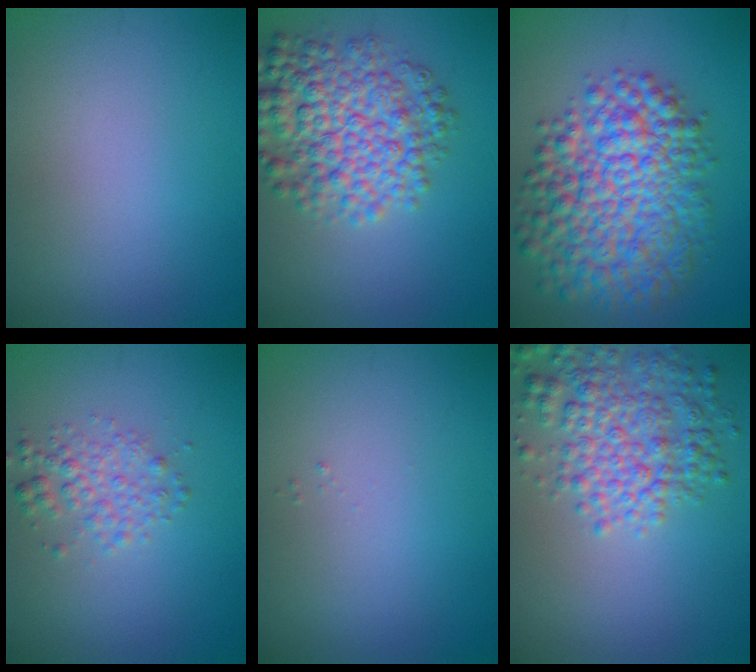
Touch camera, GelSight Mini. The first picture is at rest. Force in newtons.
{"total": 7.3, "press": 7.3, "slide": 0.1}
{"total": 9.7, "press": 9.7, "slide": 0.2}
{"total": 2.4, "press": 2.4, "slide": 0.1}
{"total": 0.0}
{"total": 5.4, "press": 5.3, "slide": 0.2}